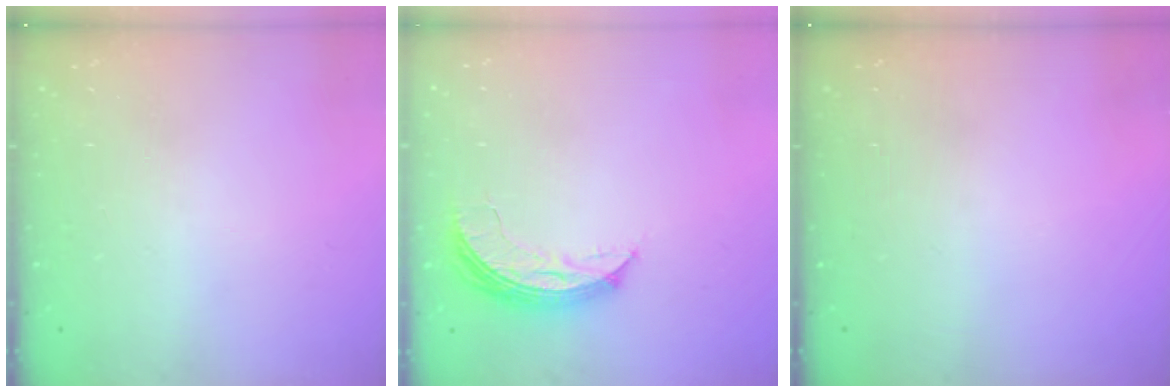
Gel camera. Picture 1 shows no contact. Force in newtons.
{"total": 8.2, "press": 8.2, "slide": 0.1}
{"total": 0.0}